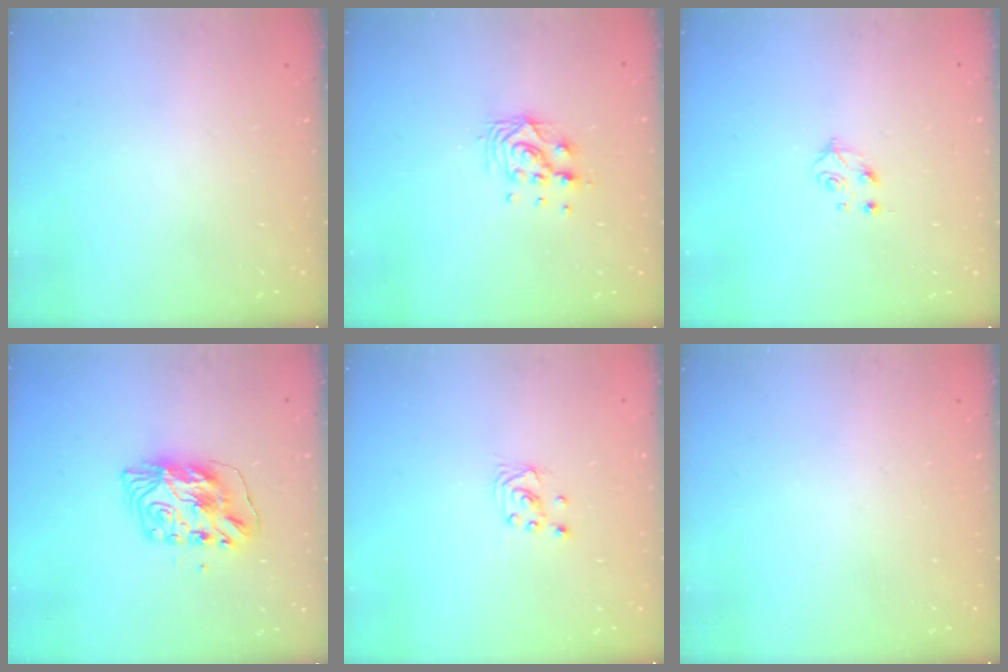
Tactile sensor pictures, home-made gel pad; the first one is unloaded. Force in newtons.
{"total": 9.2, "press": 9.2, "slide": 0.7}
{"total": 4.2, "press": 4.1, "slide": 0.6}
{"total": 9.4, "press": 9.4, "slide": 0.8}
{"total": 1.6, "press": 1.6, "slide": 0.0}
{"total": 0.0}